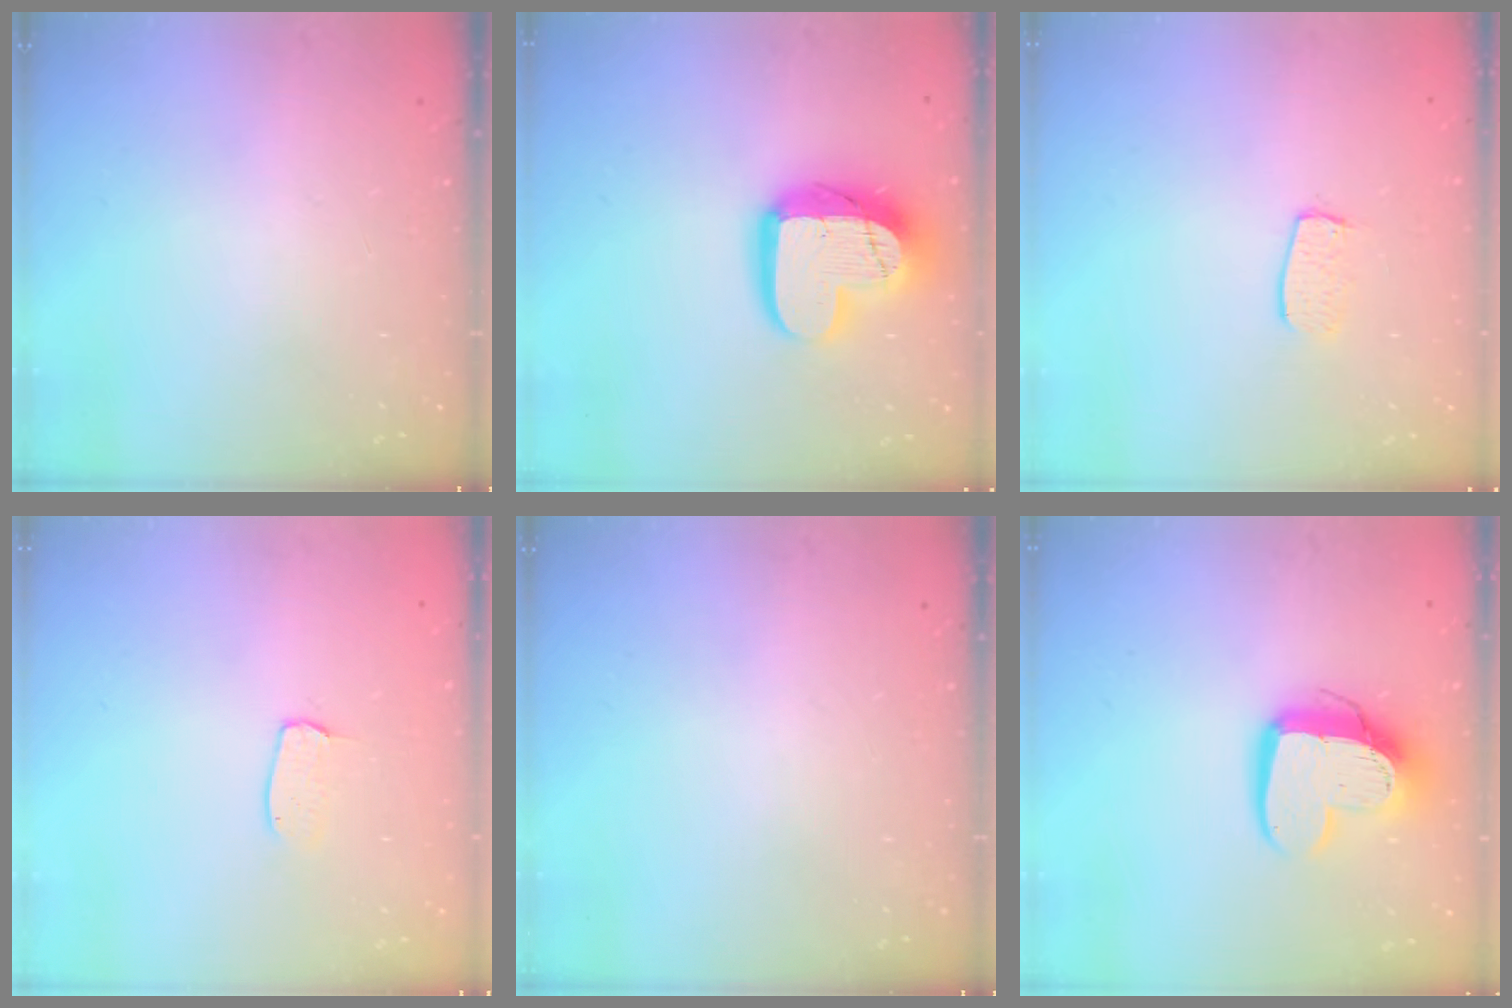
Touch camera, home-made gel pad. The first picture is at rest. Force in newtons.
{"total": 16.1, "press": 16.1, "slide": 0.9}
{"total": 5.9, "press": 5.9, "slide": 0.3}
{"total": 4.0, "press": 4.0, "slide": 0.2}
{"total": 0.0}
{"total": 13.5, "press": 13.5, "slide": 1.1}